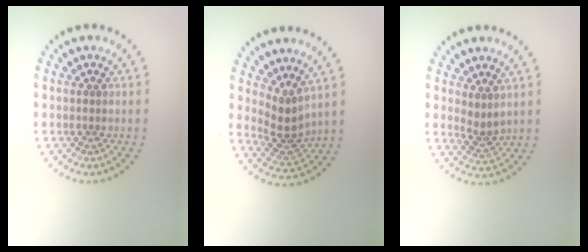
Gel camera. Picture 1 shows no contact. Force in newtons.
{"total": 2.9, "press": 2.2, "slide": 2.0}
{"total": 1.8, "press": 1.4, "slide": 1.1}